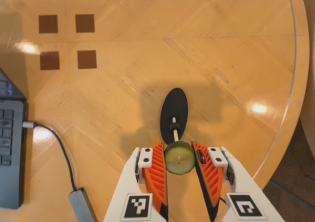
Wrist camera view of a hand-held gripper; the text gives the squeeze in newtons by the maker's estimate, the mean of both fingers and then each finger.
{"total": 8.0, "left": 7.9, "right": 8.1}